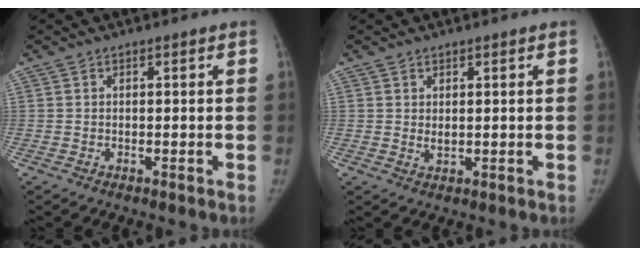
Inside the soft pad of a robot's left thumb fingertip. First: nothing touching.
{"total": 1.5, "force": [0.4, 0.8, 1.2], "torque": [-0.016, -0.006, 0.008]}